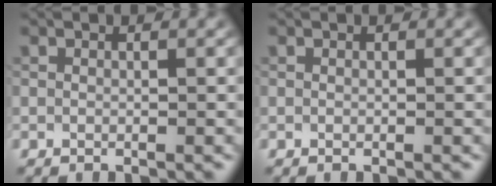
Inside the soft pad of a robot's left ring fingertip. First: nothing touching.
{"total": 0.0}